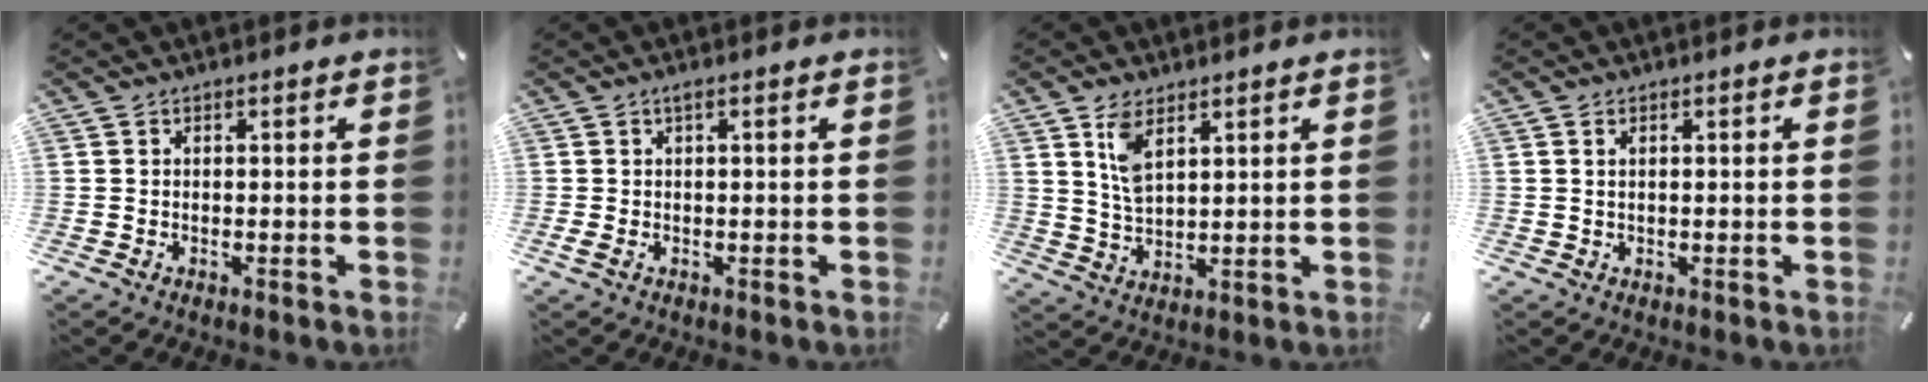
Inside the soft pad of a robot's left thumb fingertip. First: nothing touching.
{"total": 2.1, "force": [0.1, 0.4, 2.0], "torque": [-0.036, 0.001, 0.000]}
{"total": 6.7, "force": [3.8, 3.5, 4.4], "torque": [-0.095, -0.007, 0.067]}
{"total": 1.2, "force": [0.3, 0.6, 1.0], "torque": [-0.021, 0.002, 0.005]}